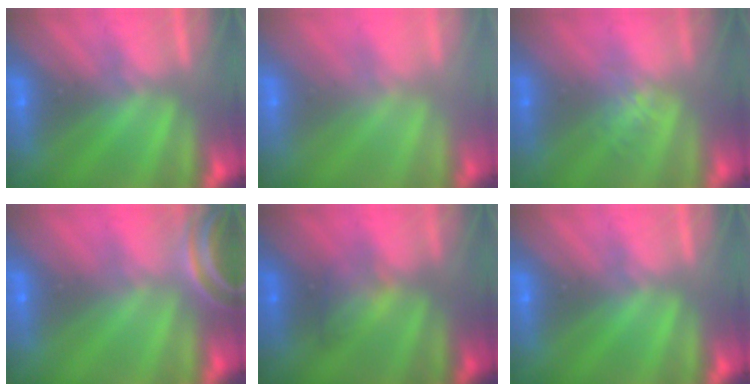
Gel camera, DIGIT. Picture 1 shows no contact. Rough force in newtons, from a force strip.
{"total": 2.9}
{"total": 1.4}
{"total": 5.5}
{"total": 2.3}
{"total": 0.0}